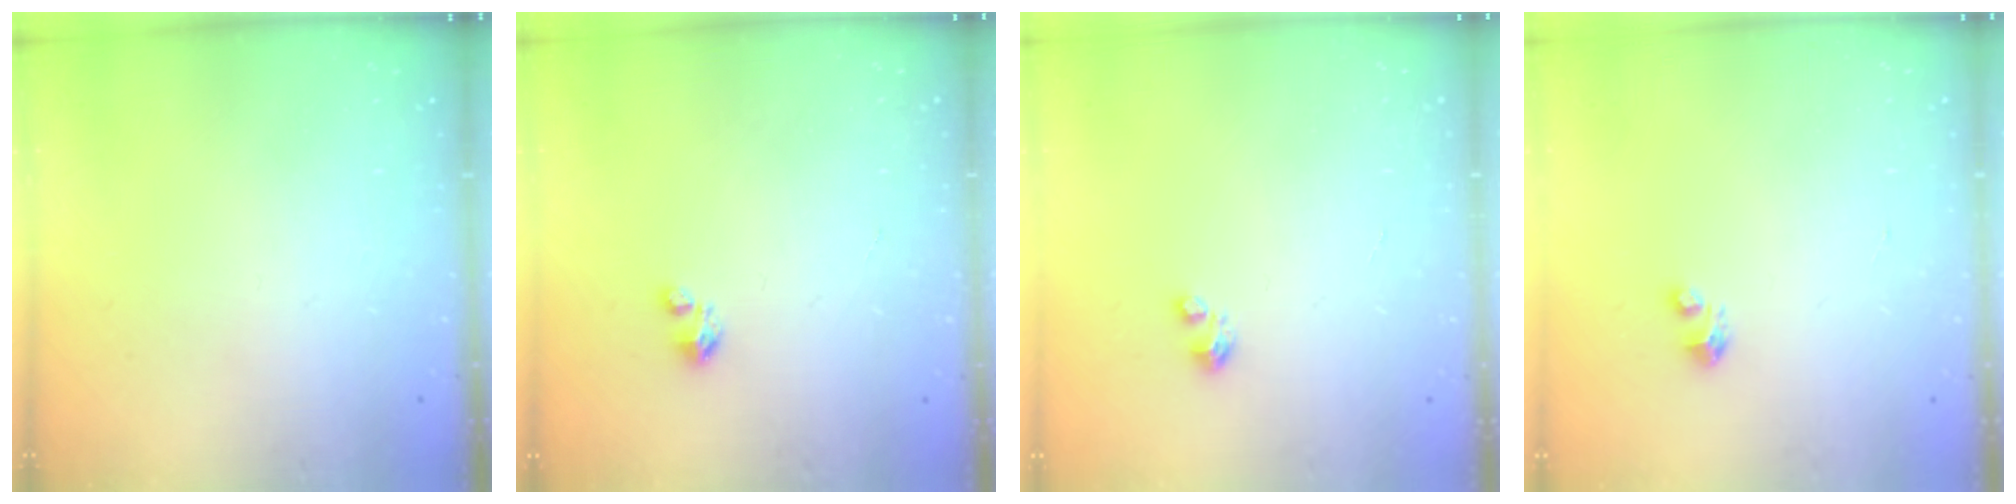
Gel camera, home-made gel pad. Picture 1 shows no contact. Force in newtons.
{"total": 2.1, "press": 2.1, "slide": 0.2}
{"total": 1.6, "press": 1.6, "slide": 0.2}
{"total": 2.1, "press": 2.1, "slide": 0.1}